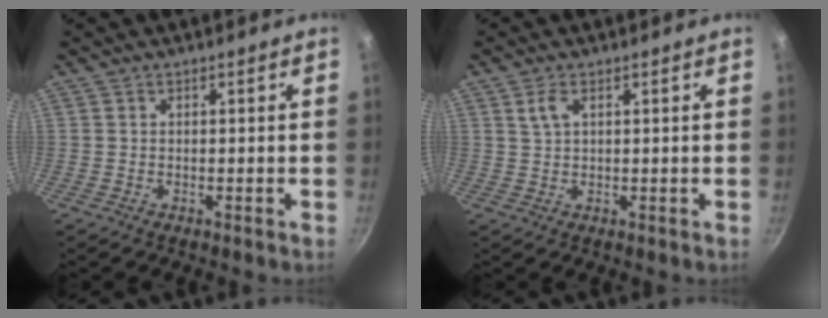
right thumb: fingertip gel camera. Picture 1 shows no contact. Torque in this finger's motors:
{"motor_torque": [-0.45, 0.44, -0.16, 0.16, 0.15]}